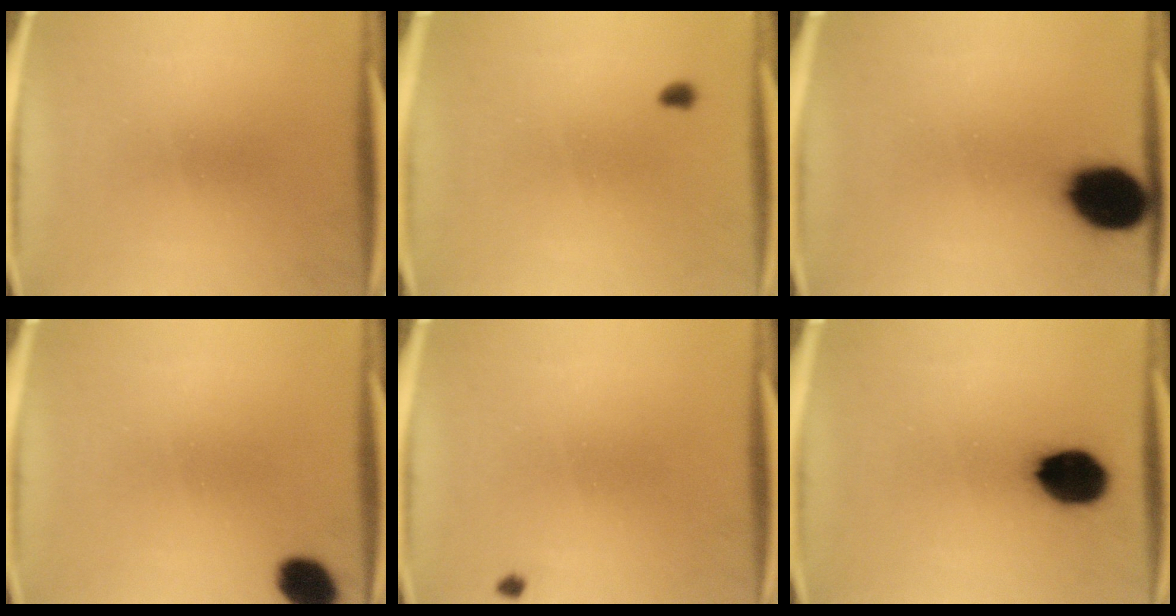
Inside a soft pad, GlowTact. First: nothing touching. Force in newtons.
{"total": 0.9}
{"total": 13.7}
{"total": 6.4}
{"total": 0.7}
{"total": 12.0}